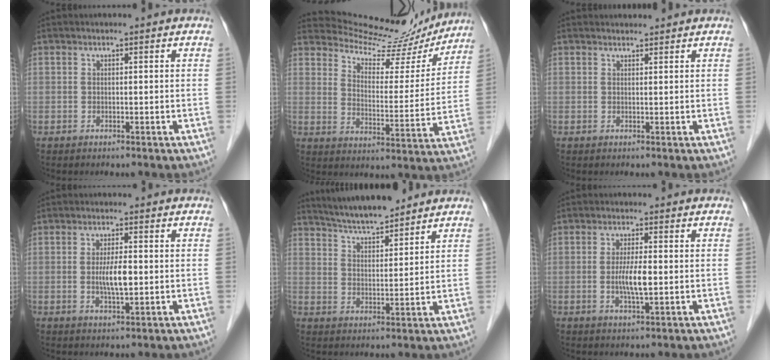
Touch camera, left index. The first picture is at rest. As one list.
[{"total": 16.3, "force": [15.7, 3.4, 2.4], "torque": [-0.031, -0.026, 0.207]}, {"total": 1.5, "force": [1.4, 0.2, 0.1], "torque": [-0.009, 0.009, 0.026]}, {"total": 4.1, "force": [-0.3, 0.8, 4.0], "torque": [-0.079, -0.004, -0.004]}, {"total": 8.8, "force": [8.0, 1.1, 3.5], "torque": [-0.063, 0.017, 0.144]}, {"total": 4.2, "force": [-0.5, 0.6, 4.1], "torque": [-0.085, -0.006, -0.008]}]